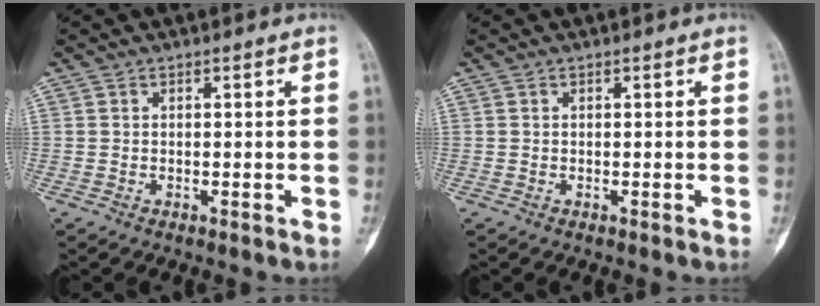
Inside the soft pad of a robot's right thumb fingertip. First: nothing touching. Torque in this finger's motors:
{"motor_torque": [0.10, 0.10, 0.04, -0.04, 0.05]}